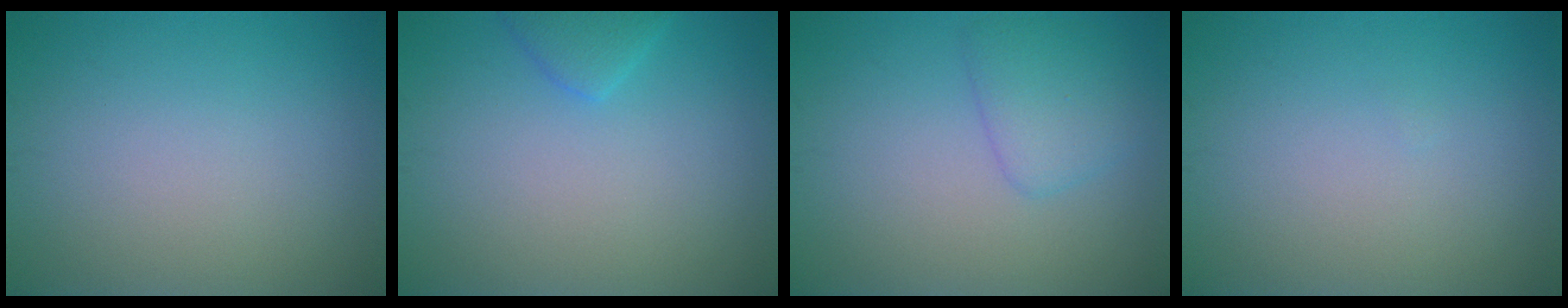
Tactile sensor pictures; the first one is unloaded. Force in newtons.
{"total": 1.7, "press": 1.7, "slide": 0.2}
{"total": 2.6, "press": 2.6, "slide": 0.0}
{"total": 0.0}